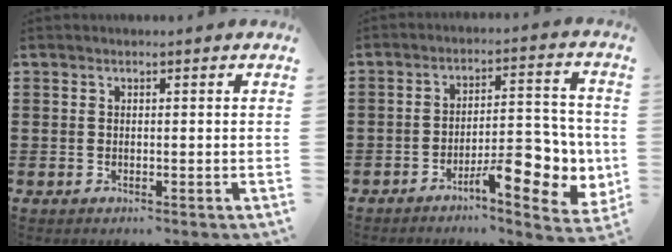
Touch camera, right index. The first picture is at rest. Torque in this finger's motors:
{"motor_torque": [2.14, 0.00, 0.78, 0.12]}